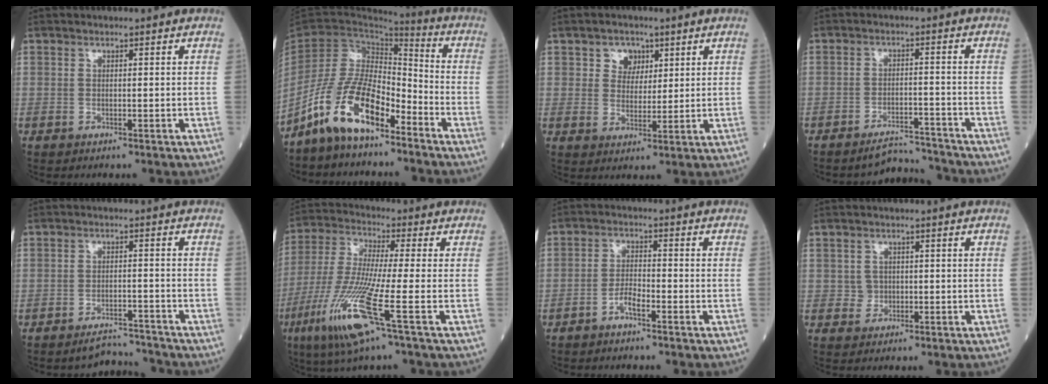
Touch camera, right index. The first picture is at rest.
{"total": 11.9, "force": [-8.0, 4.3, 7.7], "torque": [-0.167, 0.010, -0.157]}
{"total": 4.1, "force": [2.0, 3.3, 1.4], "torque": [-0.018, 0.007, 0.034]}
{"total": 5.1, "force": [-5.0, 0.3, -0.1], "torque": [0.008, 0.004, -0.080]}
{"total": 4.3, "force": [-4.3, 0.4, -0.2], "torque": [0.008, 0.001, -0.065]}
{"total": 13.6, "force": [-5.8, -0.4, 12.3], "torque": [-0.269, -0.031, -0.117]}
{"total": 2.9, "force": [-2.0, 0.7, 2.0], "torque": [-0.038, 0.006, -0.040]}
{"total": 1.8, "force": [0.0, 1.8, 0.2], "torque": [0.001, 0.004, 0.000]}